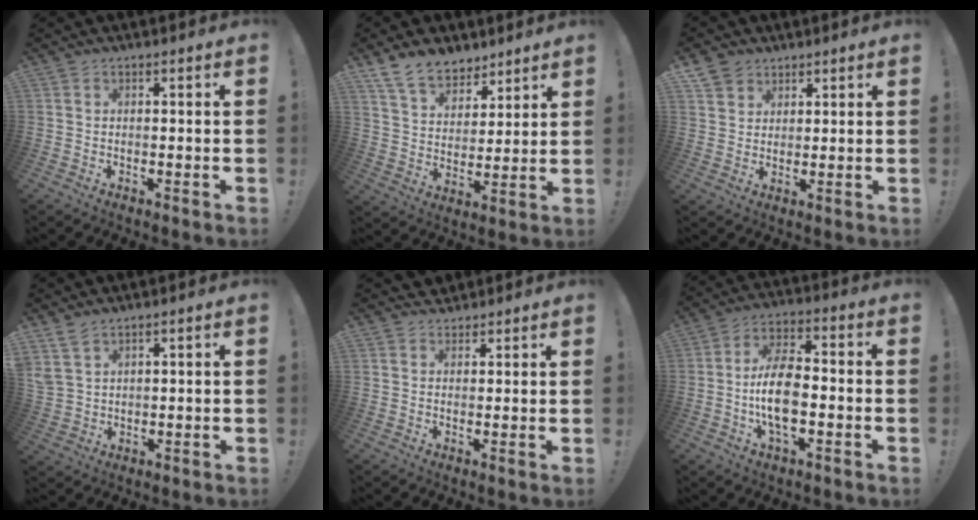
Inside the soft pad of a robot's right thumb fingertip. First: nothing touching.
{"total": 12.6, "force": [9.6, 7.0, 4.1], "torque": [-0.079, -0.063, 0.187]}
{"total": 5.2, "force": [3.6, 3.6, 0.6], "torque": [-0.014, -0.021, 0.071]}
{"total": 5.4, "force": [4.1, 2.4, 2.5], "torque": [-0.049, -0.016, 0.081]}
{"total": 3.0, "force": [2.6, 1.5, 0.0], "torque": [0.010, -0.014, 0.047]}
{"total": 12.5, "force": [-2.6, 6.2, 10.6], "torque": [-0.202, 0.008, -0.048]}